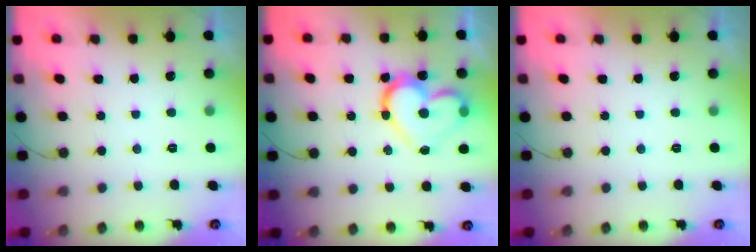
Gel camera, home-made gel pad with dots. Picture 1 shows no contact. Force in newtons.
{"total": 16.1, "press": 16.0, "slide": 1.5}
{"total": 0.0}